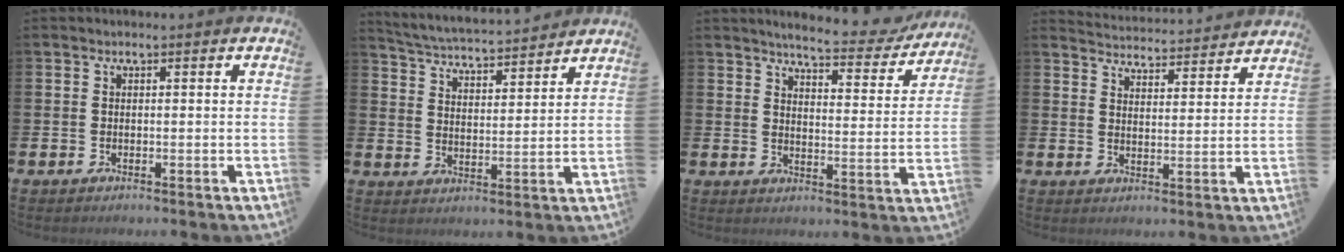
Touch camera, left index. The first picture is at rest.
{"total": 4.9, "force": [4.8, 0.3, 0.4], "torque": [-0.032, -0.040, 0.082]}
{"total": 5.2, "force": [4.9, 0.7, 1.5], "torque": [-0.039, -0.036, 0.079]}
{"total": 4.6, "force": [4.6, 0.3, -0.3], "torque": [-0.009, -0.040, 0.079]}